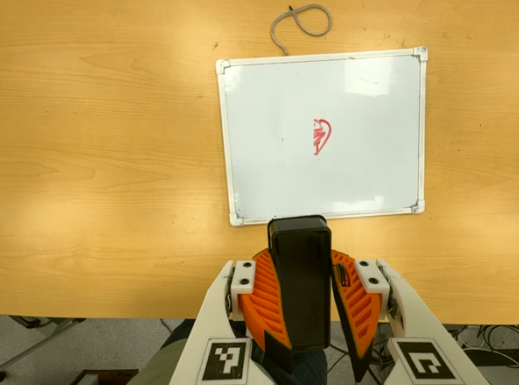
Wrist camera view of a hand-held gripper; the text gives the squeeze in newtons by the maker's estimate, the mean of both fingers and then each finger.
{"total": 12.4, "left": 11.7, "right": 13.1}